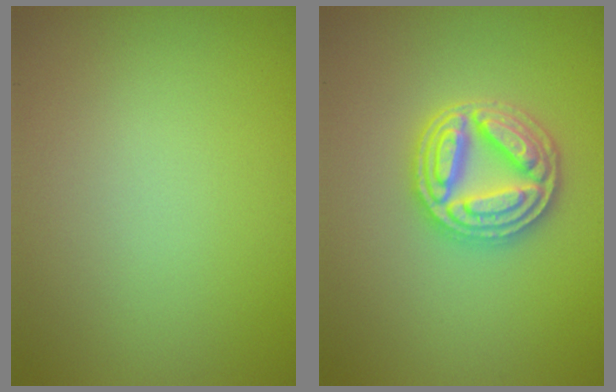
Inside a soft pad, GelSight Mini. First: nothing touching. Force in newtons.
{"total": 4.9, "press": 4.8, "slide": 0.8}